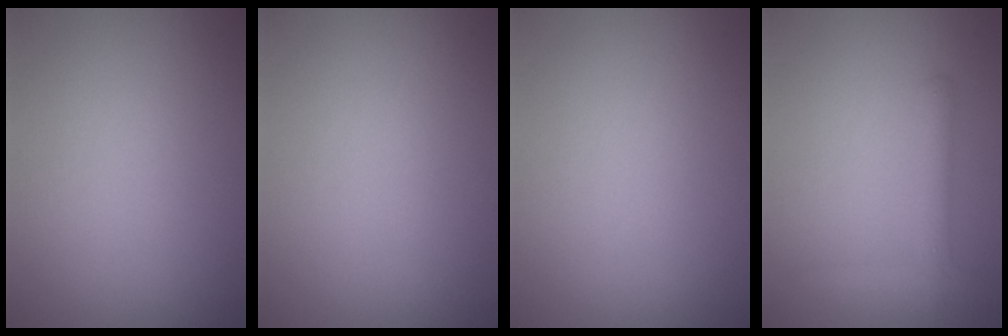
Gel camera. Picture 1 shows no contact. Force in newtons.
{"total": 0.0}
{"total": 0.0}
{"total": 1.9, "press": 1.9, "slide": 0.1}